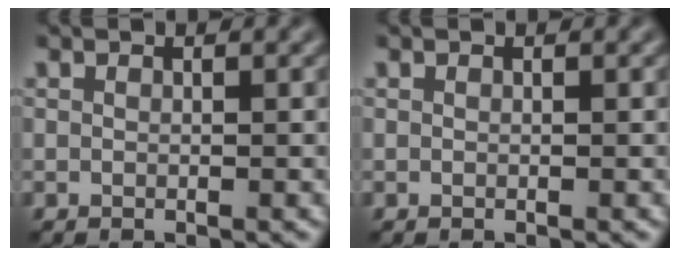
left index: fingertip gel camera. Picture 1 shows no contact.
{"total": 0.0}